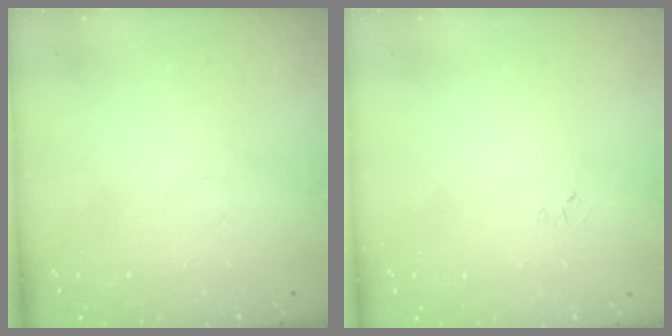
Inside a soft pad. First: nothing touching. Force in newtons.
{"total": 2.6, "press": 2.6, "slide": 0.4}